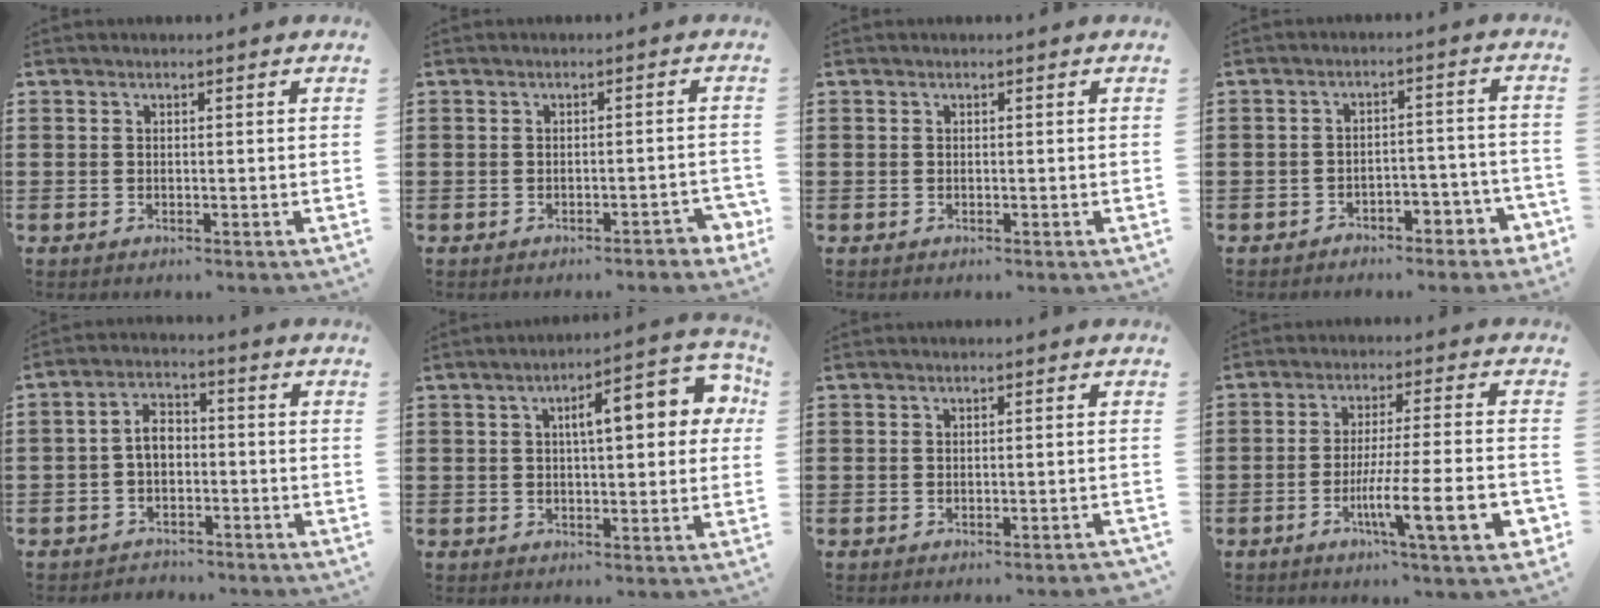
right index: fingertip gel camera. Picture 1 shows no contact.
{"total": 1.8, "force": [-1.5, 0.2, 1.1], "torque": [-0.021, 0.001, -0.030]}
{"total": 0.0}
{"total": 3.5, "force": [-3.1, 1.2, 1.2], "torque": [-0.022, 0.009, -0.061]}
{"total": 4.5, "force": [-1.7, 3.0, 2.8], "torque": [-0.063, 0.013, -0.036]}
{"total": 8.4, "force": [2.2, 2.7, 7.7], "torque": [-0.109, -0.004, 0.025]}
{"total": 0.8, "force": [-0.6, -0.1, 0.5], "torque": [-0.010, -0.003, -0.011]}
{"total": 12.1, "force": [-4.7, 1.4, 11.1], "torque": [-0.201, -0.006, -0.084]}